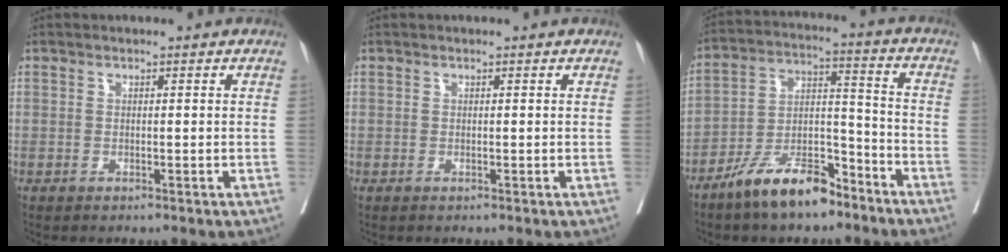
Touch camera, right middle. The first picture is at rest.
{"total": 0.0}
{"total": 11.6, "force": [-8.9, 3.6, 6.6], "torque": [-0.120, 0.010, -0.165]}